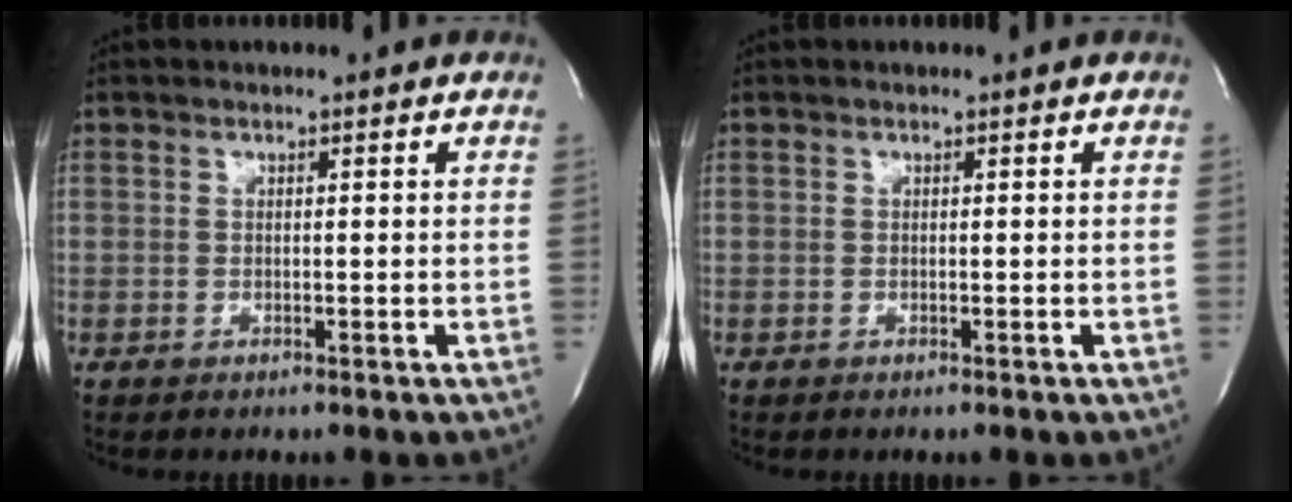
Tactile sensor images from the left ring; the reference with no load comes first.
{"total": 0.0}